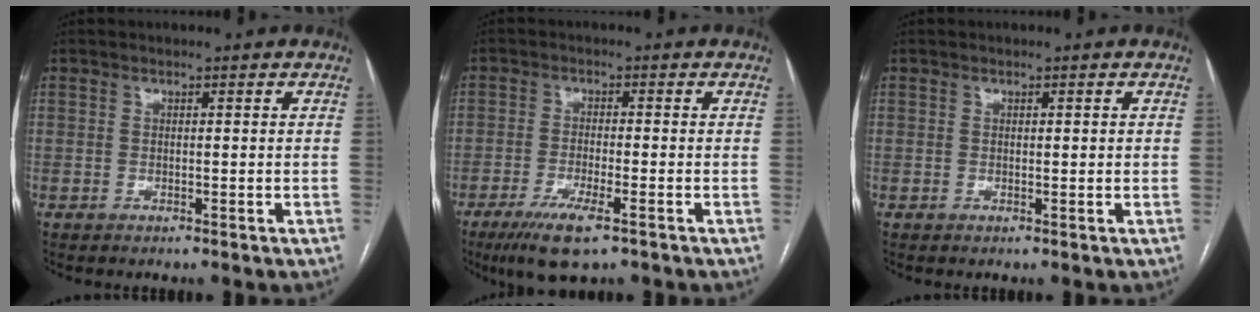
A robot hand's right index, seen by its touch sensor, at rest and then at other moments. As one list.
[{"total": 7.3, "force": [-4.4, 1.0, 5.7], "torque": [-0.109, -0.018, -0.076]}, {"total": 0.7, "force": [0.1, 0.2, 0.7], "torque": [-0.011, 0.000, 0.002]}]